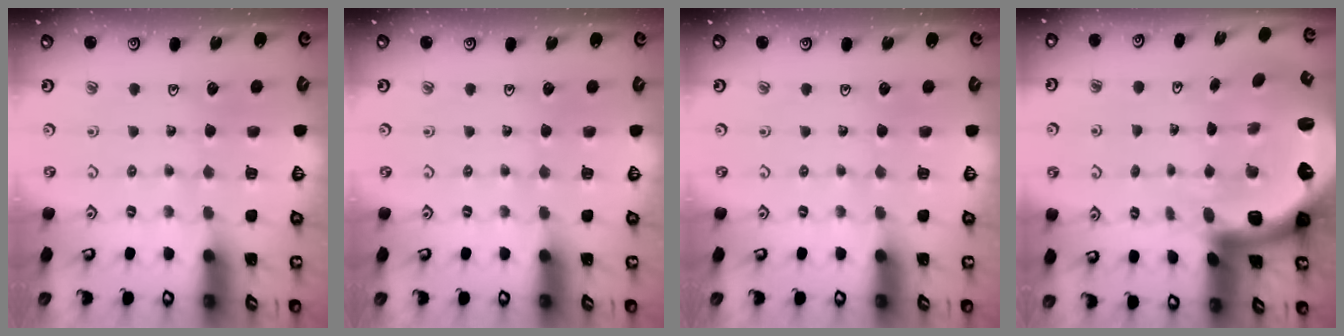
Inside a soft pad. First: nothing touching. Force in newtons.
{"total": 0.0}
{"total": 0.0}
{"total": 8.8, "press": 8.6, "slide": 1.9}